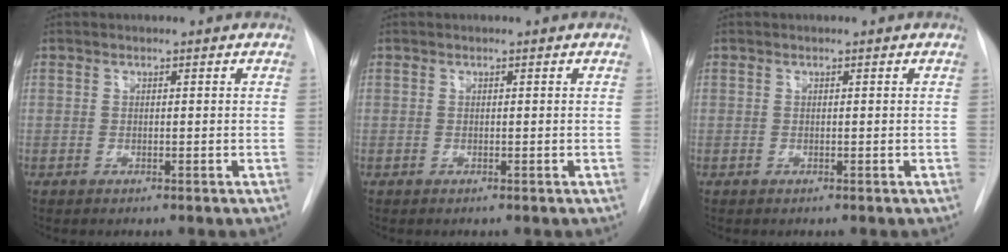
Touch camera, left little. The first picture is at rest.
{"total": 0.0}
{"total": 0.0}